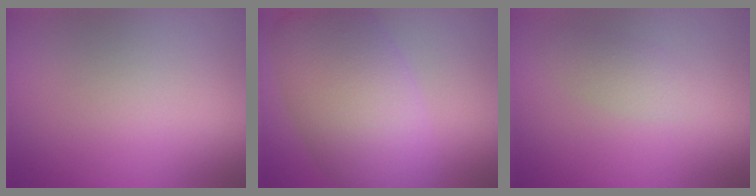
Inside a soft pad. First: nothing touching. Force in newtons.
{"total": 10.3, "press": 10.3, "slide": 0.5}
{"total": 1.6, "press": 1.6, "slide": 0.1}